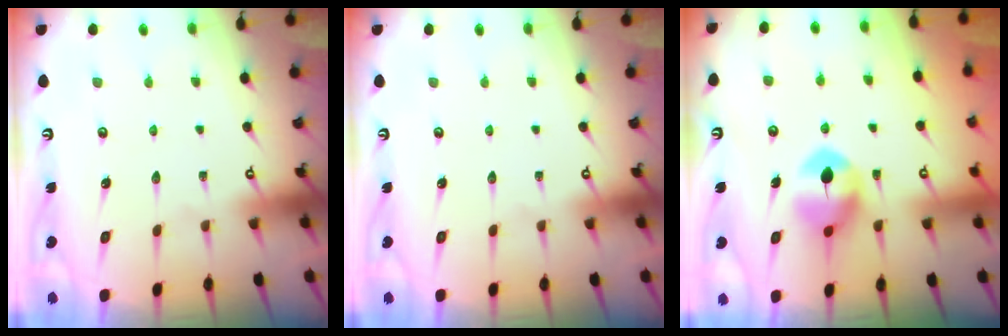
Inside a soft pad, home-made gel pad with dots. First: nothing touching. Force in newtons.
{"total": 0.0}
{"total": 9.7, "press": 9.7, "slide": 0.5}